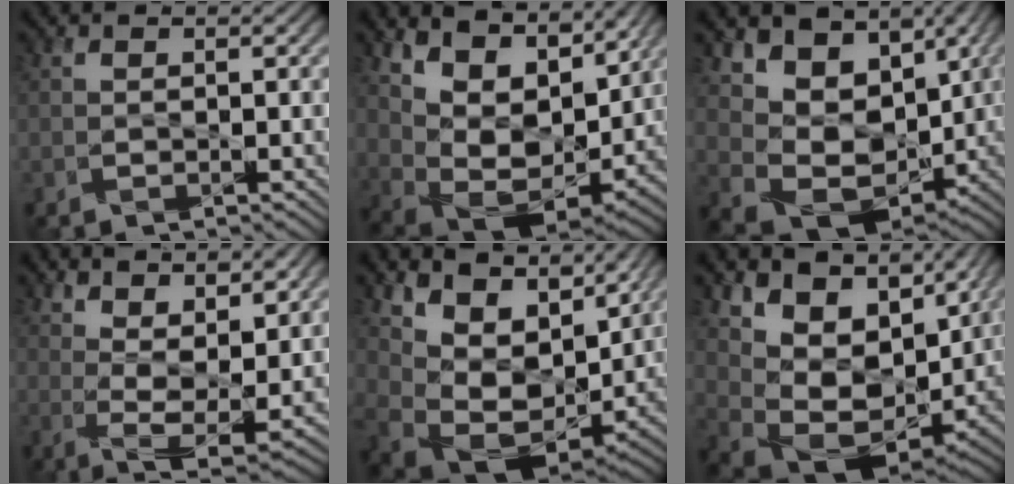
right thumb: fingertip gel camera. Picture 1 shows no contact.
{"total": 12.3, "force": [6.0, 6.8, 8.2], "torque": [-0.179, 0.001, 0.111]}
{"total": 11.2, "force": [2.4, 8.4, 7.0], "torque": [-0.131, -0.020, 0.055]}
{"total": 9.0, "force": [5.2, 2.4, 7.0], "torque": [-0.125, -0.001, 0.084]}
{"total": 11.6, "force": [4.7, 6.6, 8.3], "torque": [-0.170, -0.011, 0.094]}
{"total": 11.7, "force": [3.2, 7.4, 8.5], "torque": [-0.162, -0.018, 0.075]}